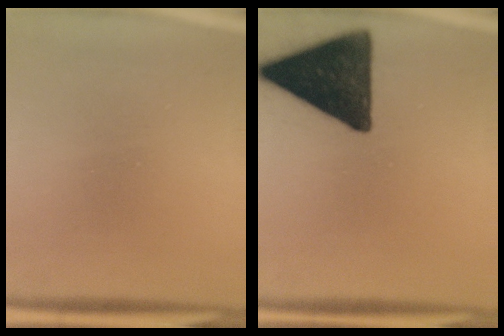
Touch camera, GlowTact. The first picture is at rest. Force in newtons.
{"total": 16.3}